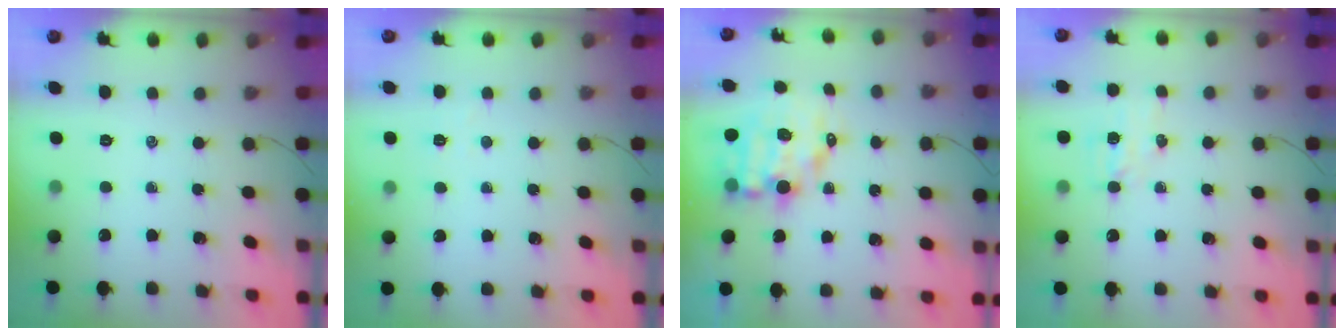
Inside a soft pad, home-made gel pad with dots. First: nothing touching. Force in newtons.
{"total": 2.9, "press": 2.8, "slide": 0.6}
{"total": 10.4, "press": 10.1, "slide": 2.4}
{"total": 5.8, "press": 5.6, "slide": 1.4}